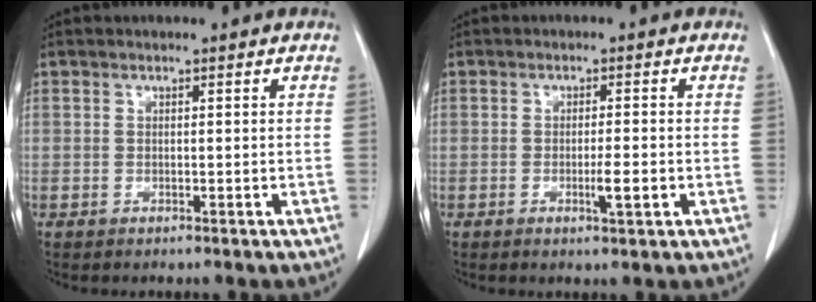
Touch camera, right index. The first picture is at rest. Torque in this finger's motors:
{"motor_torque": [0.37, -0.13, 0.14, 0.06]}